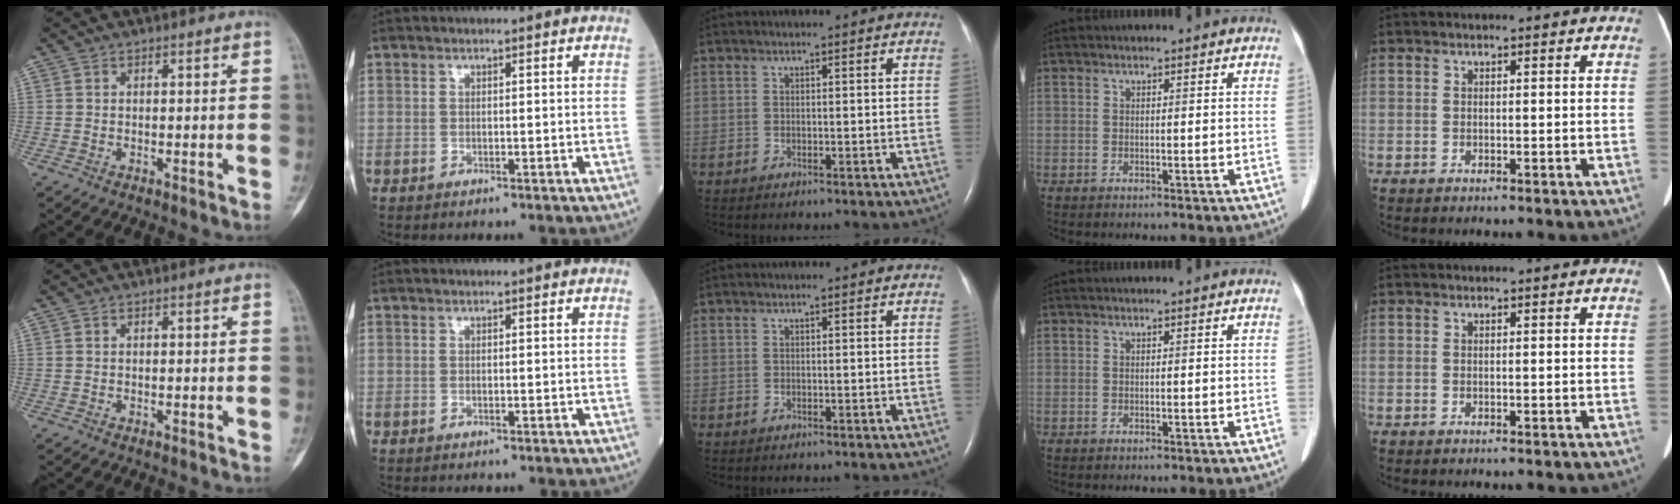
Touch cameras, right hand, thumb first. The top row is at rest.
{}